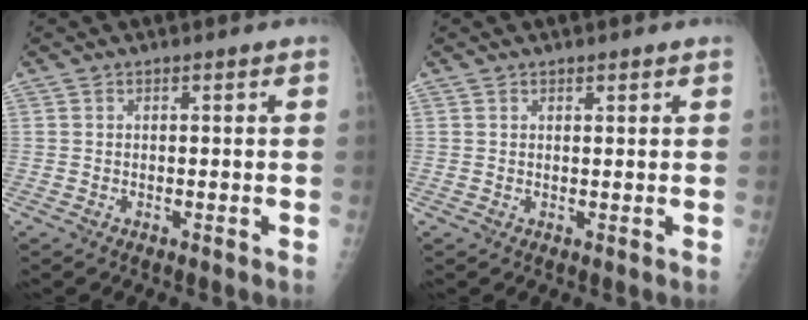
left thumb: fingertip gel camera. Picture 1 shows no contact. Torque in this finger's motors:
{"motor_torque": [-0.01, 0.18, -0.28, -0.20, 0.01]}